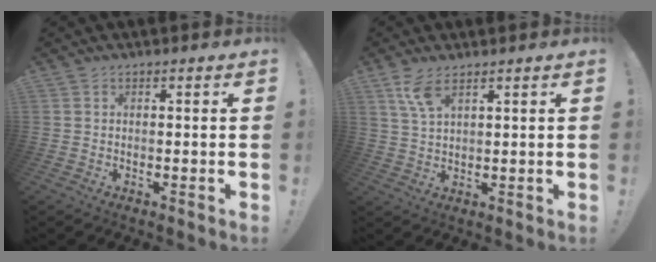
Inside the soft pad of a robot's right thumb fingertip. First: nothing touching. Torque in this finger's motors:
{"motor_torque": [0.01, 0.01, 0.39, 0.37, 0.00]}